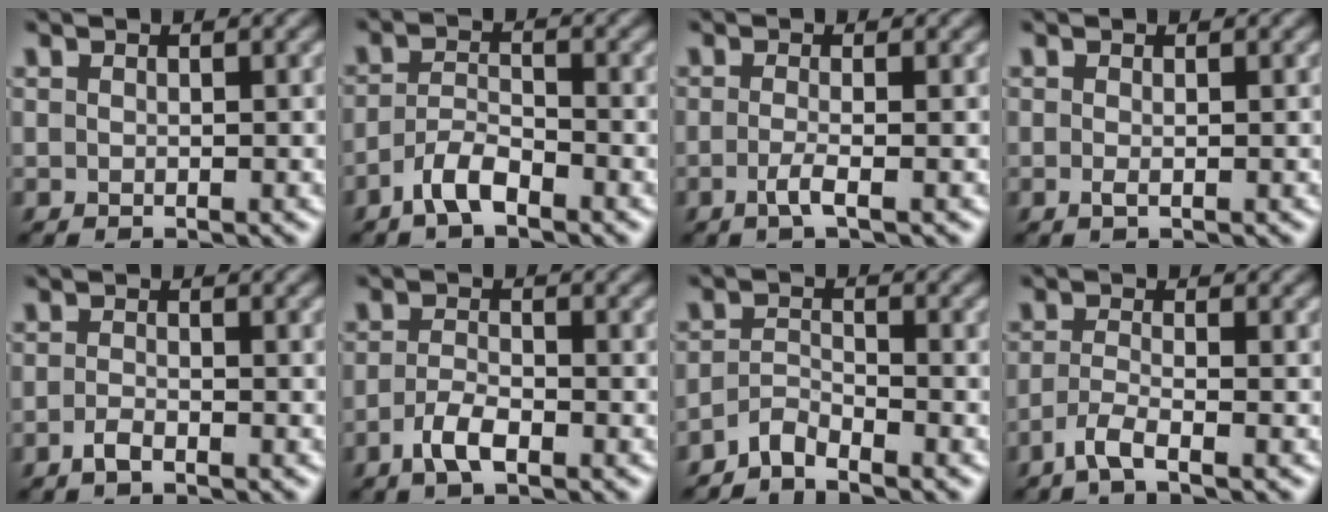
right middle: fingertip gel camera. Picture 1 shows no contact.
{"total": 3.0, "force": [-2.1, 0.9, 1.9], "torque": [-0.042, 0.006, -0.047]}
{"total": 1.9, "force": [-0.6, 0.5, 1.8], "torque": [-0.034, -0.004, -0.018]}
{"total": 0.6, "force": [-0.1, 0.1, 0.6], "torque": [-0.015, -0.004, -0.002]}
{"total": 1.2, "force": [-0.7, 0.4, 0.9], "torque": [-0.021, 0.000, -0.017]}
{"total": 2.6, "force": [-1.4, 1.0, 2.0], "torque": [-0.047, -0.001, -0.031]}
{"total": 2.0, "force": [-1.9, 0.3, 0.7], "torque": [-0.017, 0.004, -0.044]}
{"total": 2.4, "force": [-1.5, 0.3, 1.7], "torque": [-0.039, -0.004, -0.042]}